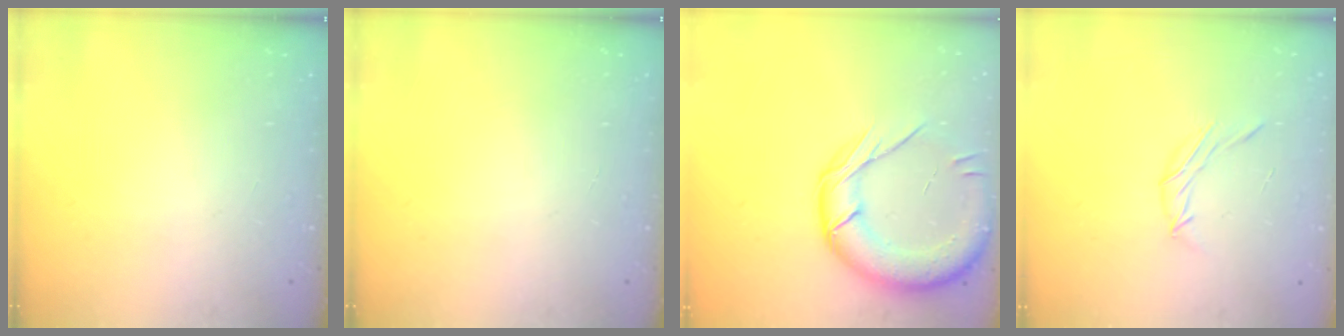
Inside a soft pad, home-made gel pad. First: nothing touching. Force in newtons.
{"total": 0.0}
{"total": 19.3, "press": 19.1, "slide": 3.0}
{"total": 5.4, "press": 5.3, "slide": 1.1}